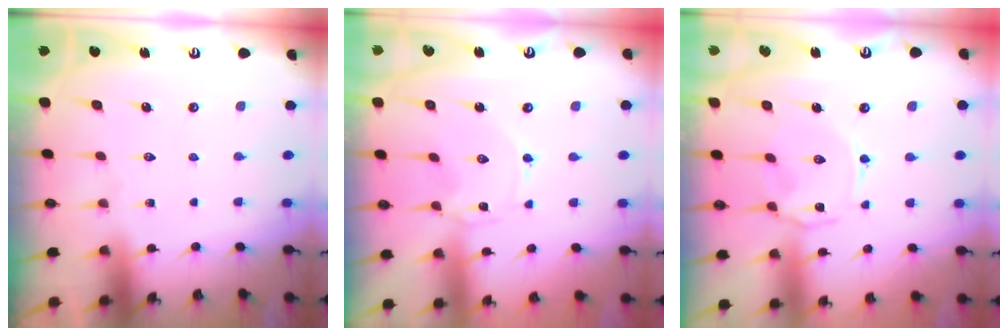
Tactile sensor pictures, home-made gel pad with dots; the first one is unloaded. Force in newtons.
{"total": 0.0}
{"total": 2.1, "press": 2.0, "slide": 0.7}